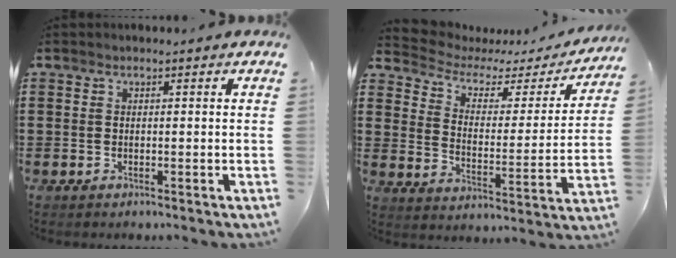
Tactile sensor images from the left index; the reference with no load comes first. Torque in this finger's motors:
{"motor_torque": [2.14, 0.00, 0.16, 0.00]}